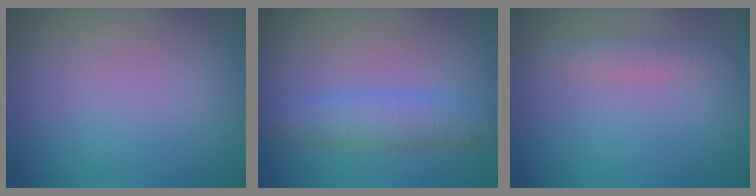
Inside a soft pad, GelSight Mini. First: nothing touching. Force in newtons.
{"total": 3.3, "press": 3.3, "slide": 0.1}
{"total": 1.2, "press": 1.2, "slide": 0.0}